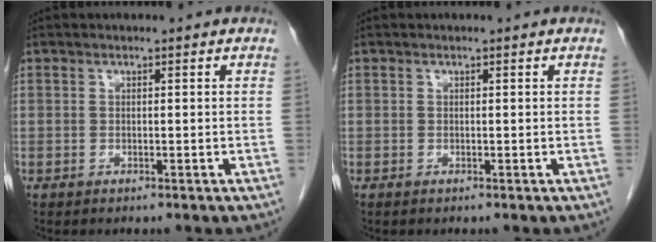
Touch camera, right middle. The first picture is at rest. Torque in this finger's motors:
{"motor_torque": [0.00, 0.00, 0.00, 0.00]}